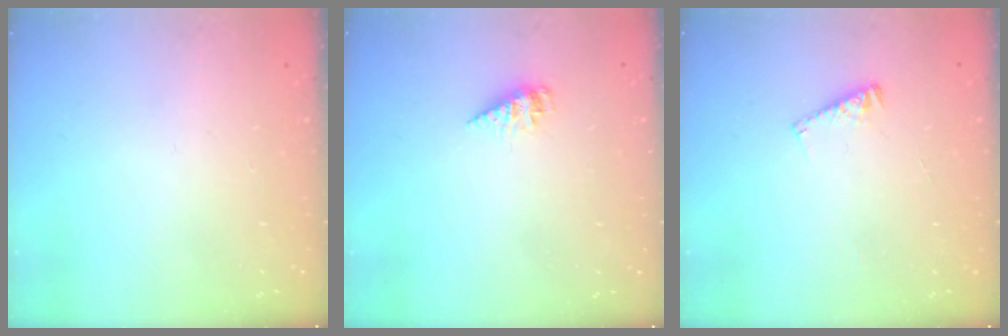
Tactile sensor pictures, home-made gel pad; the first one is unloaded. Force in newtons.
{"total": 4.0, "press": 3.9, "slide": 0.3}
{"total": 4.5, "press": 4.5, "slide": 0.5}